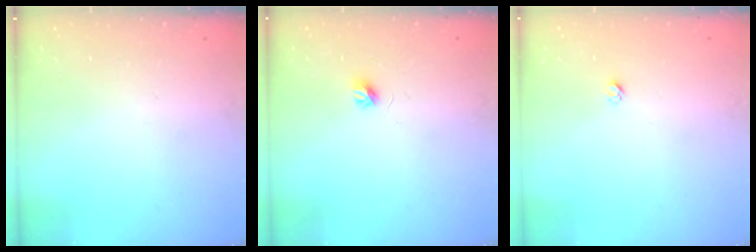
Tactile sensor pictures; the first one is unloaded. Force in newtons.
{"total": 3.6, "press": 3.6, "slide": 0.4}
{"total": 1.9, "press": 1.9, "slide": 0.1}